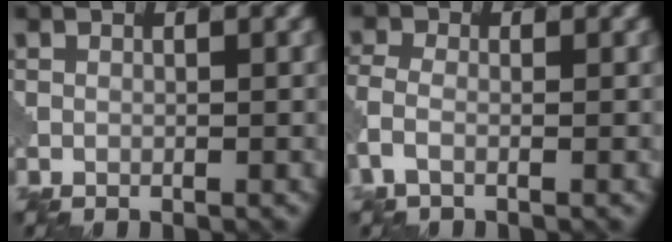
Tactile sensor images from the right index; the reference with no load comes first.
{"total": 2.6, "force": [-1.3, 1.2, 2.0], "torque": [-0.053, -0.004, -0.039]}